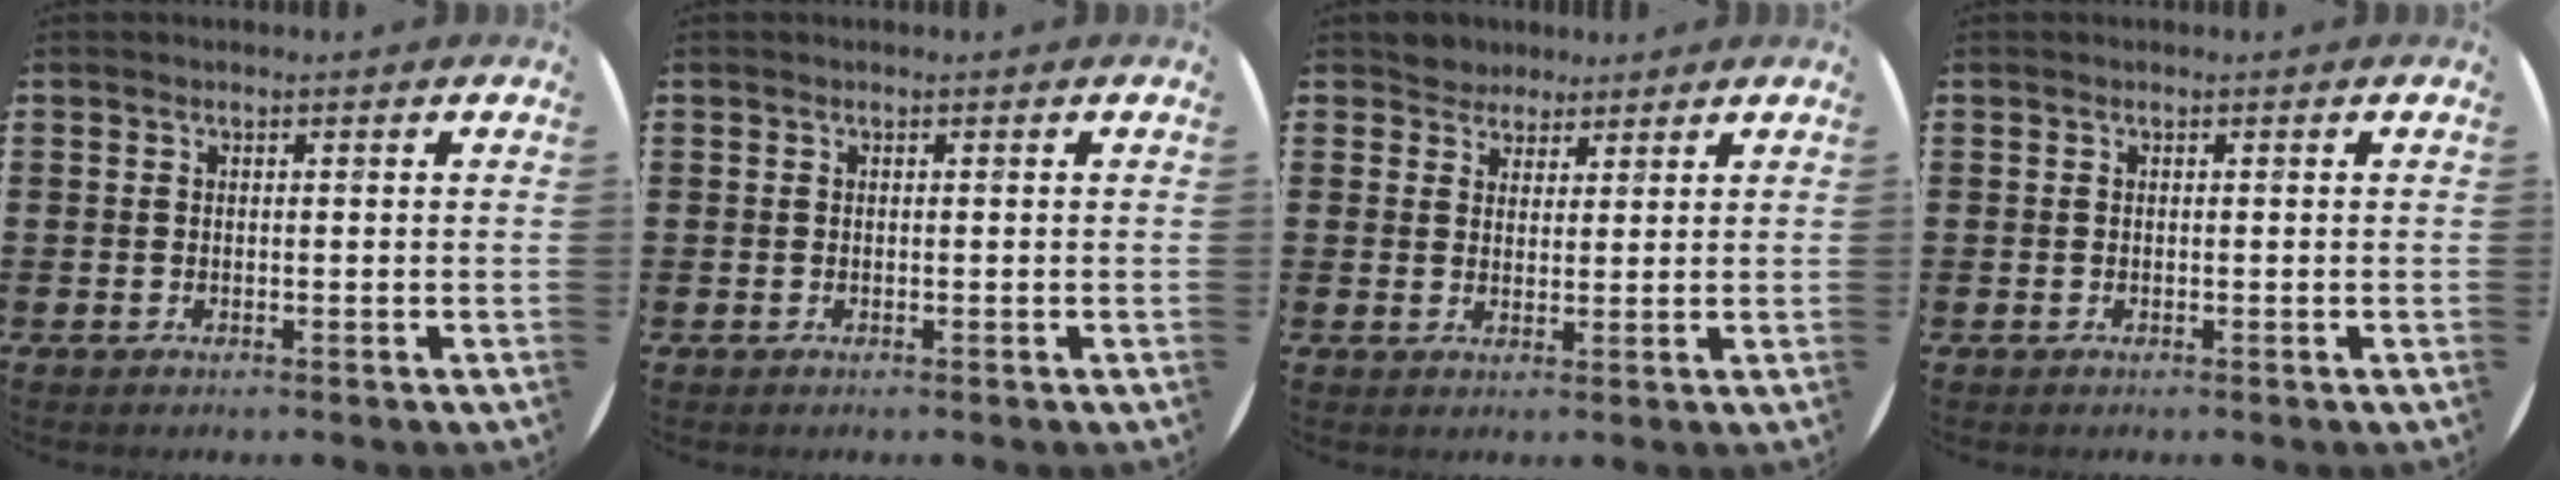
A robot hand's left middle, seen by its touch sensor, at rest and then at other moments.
{"total": 0.0}
{"total": 3.3, "force": [3.0, 1.3, -0.4], "torque": [-0.003, 0.002, 0.058]}
{"total": 0.0}